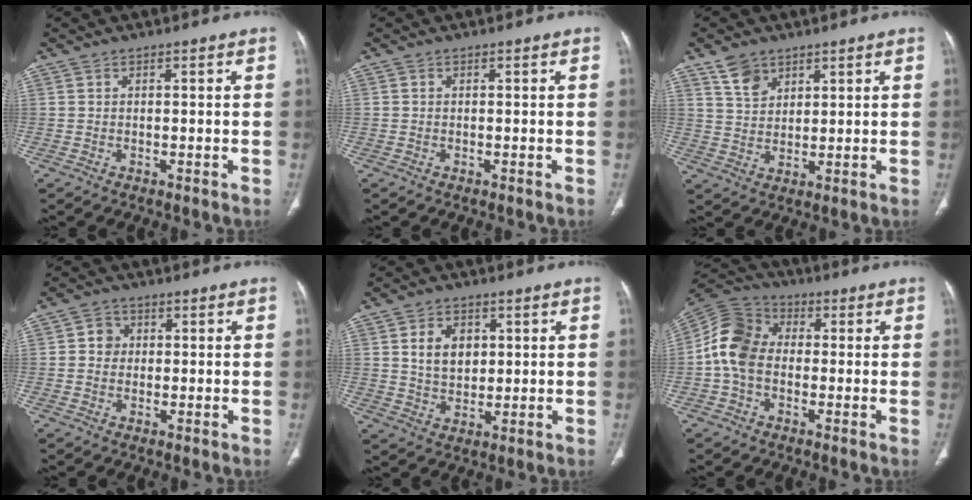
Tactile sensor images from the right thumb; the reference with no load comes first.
{"total": 0.0}
{"total": 5.5, "force": [3.7, 3.4, 2.2], "torque": [-0.023, -0.019, 0.077]}
{"total": 3.3, "force": [0.4, 3.1, 1.1], "torque": [0.004, 0.006, 0.003]}
{"total": 7.2, "force": [1.9, 5.2, 4.6], "torque": [-0.048, -0.012, 0.038]}
{"total": 9.1, "force": [-0.5, 7.4, 5.3], "torque": [-0.089, 0.030, -0.023]}